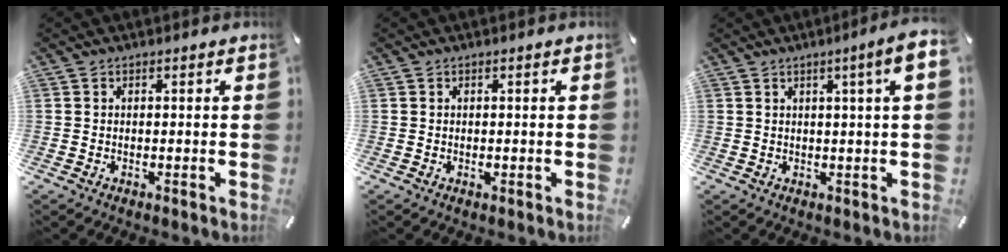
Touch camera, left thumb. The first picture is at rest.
{"total": 0.6, "force": [-0.1, 0.3, 0.5], "torque": [-0.008, -0.002, -0.002]}
{"total": 6.5, "force": [2.4, 0.3, 6.1], "torque": [-0.098, -0.005, 0.036]}